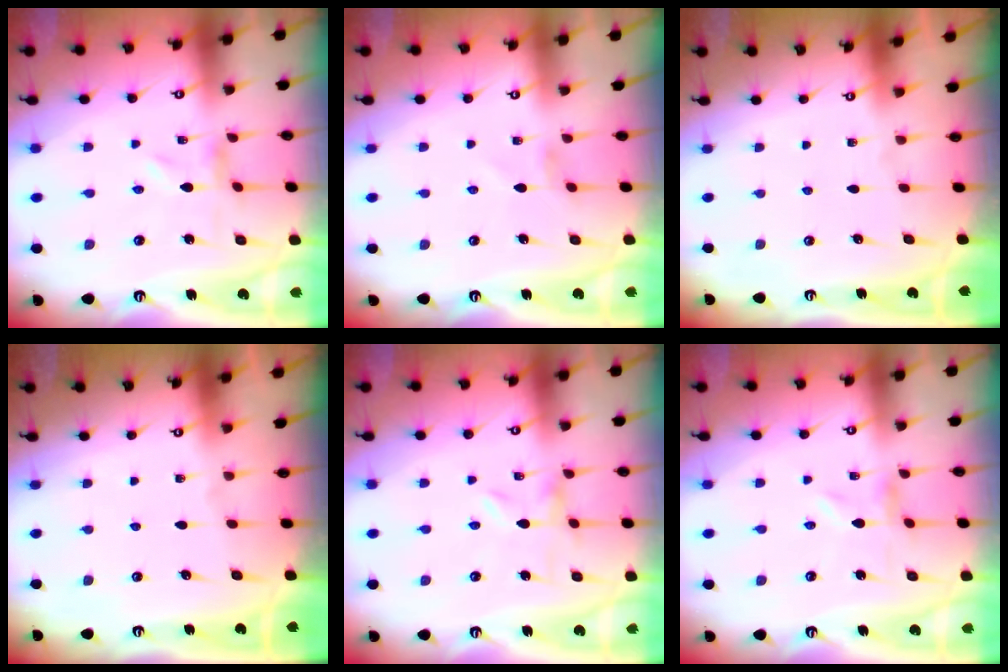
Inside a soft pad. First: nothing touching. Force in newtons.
{"total": 1.2, "press": 1.1, "slide": 0.4}
{"total": 0.0}
{"total": 0.0}
{"total": 0.0}
{"total": 0.0}